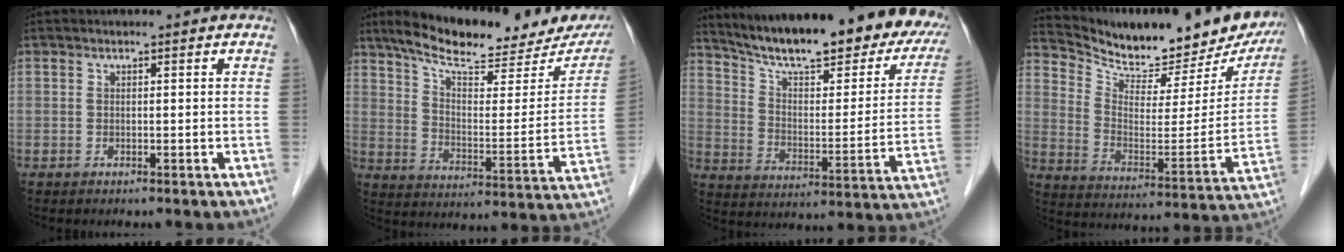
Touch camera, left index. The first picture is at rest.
{"total": 23.5, "force": [19.5, 5.1, 12.1], "torque": [-0.180, -0.013, 0.265]}
{"total": 28.1, "force": [23.2, 6.4, 14.4], "torque": [-0.212, -0.038, 0.305]}
{"total": 22.4, "force": [20.6, 5.3, 6.9], "torque": [-0.117, -0.058, 0.289]}